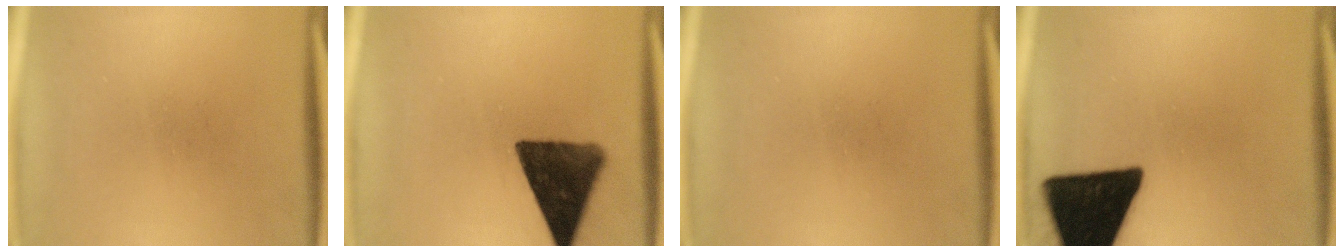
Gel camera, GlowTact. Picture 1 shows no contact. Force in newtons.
{"total": 13.2}
{"total": 0.0}
{"total": 19.1}